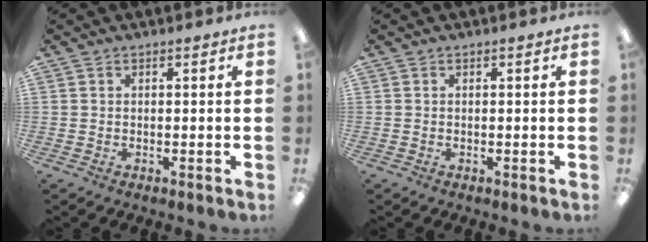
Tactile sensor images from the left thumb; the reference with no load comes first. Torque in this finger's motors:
{"motor_torque": [0.00, 0.00, 0.06, 0.05, 0.00]}